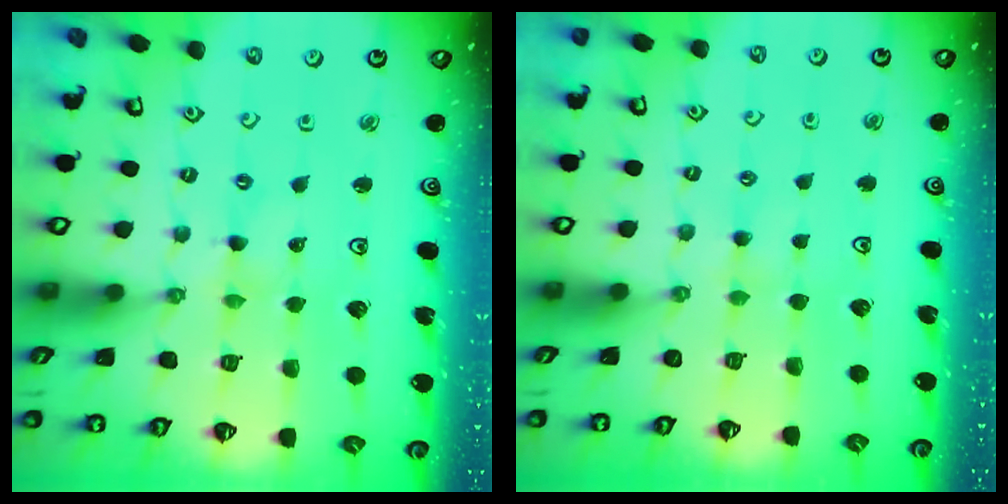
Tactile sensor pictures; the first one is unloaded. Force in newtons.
{"total": 2.0, "press": 2.0, "slide": 0.4}